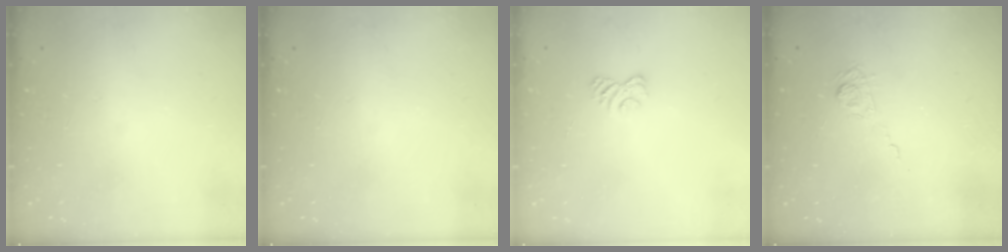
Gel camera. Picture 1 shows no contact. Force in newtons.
{"total": 0.0}
{"total": 2.5, "press": 2.2, "slide": 1.2}
{"total": 5.7, "press": 5.5, "slide": 1.6}